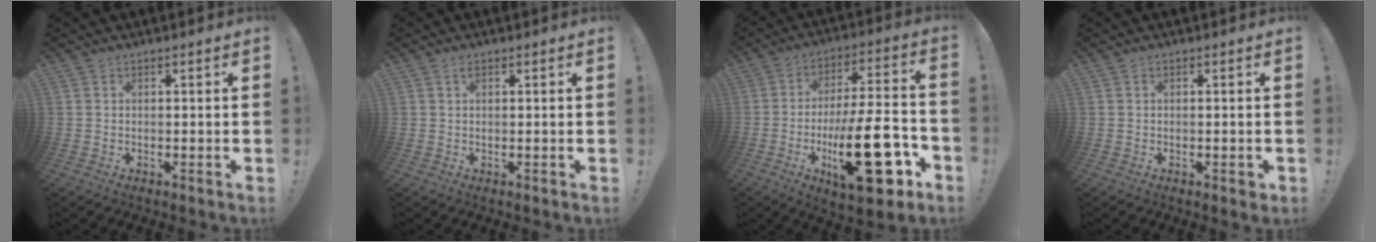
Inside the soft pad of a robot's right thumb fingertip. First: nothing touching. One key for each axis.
{"total": 1.0, "fx": 0.6, "fy": 0.2, "fz": 0.7, "tx": -0.009, "ty": -0.001, "tz": 0.010}
{"total": 27.1, "fx": -8.5, "fy": 9.6, "fz": 23.9, "tx": -0.385, "ty": 0.047, "tz": -0.126}
{"total": 1.1, "fx": -0.2, "fy": 0.6, "fz": 1.0, "tx": -0.015, "ty": 0.002, "tz": -0.002}